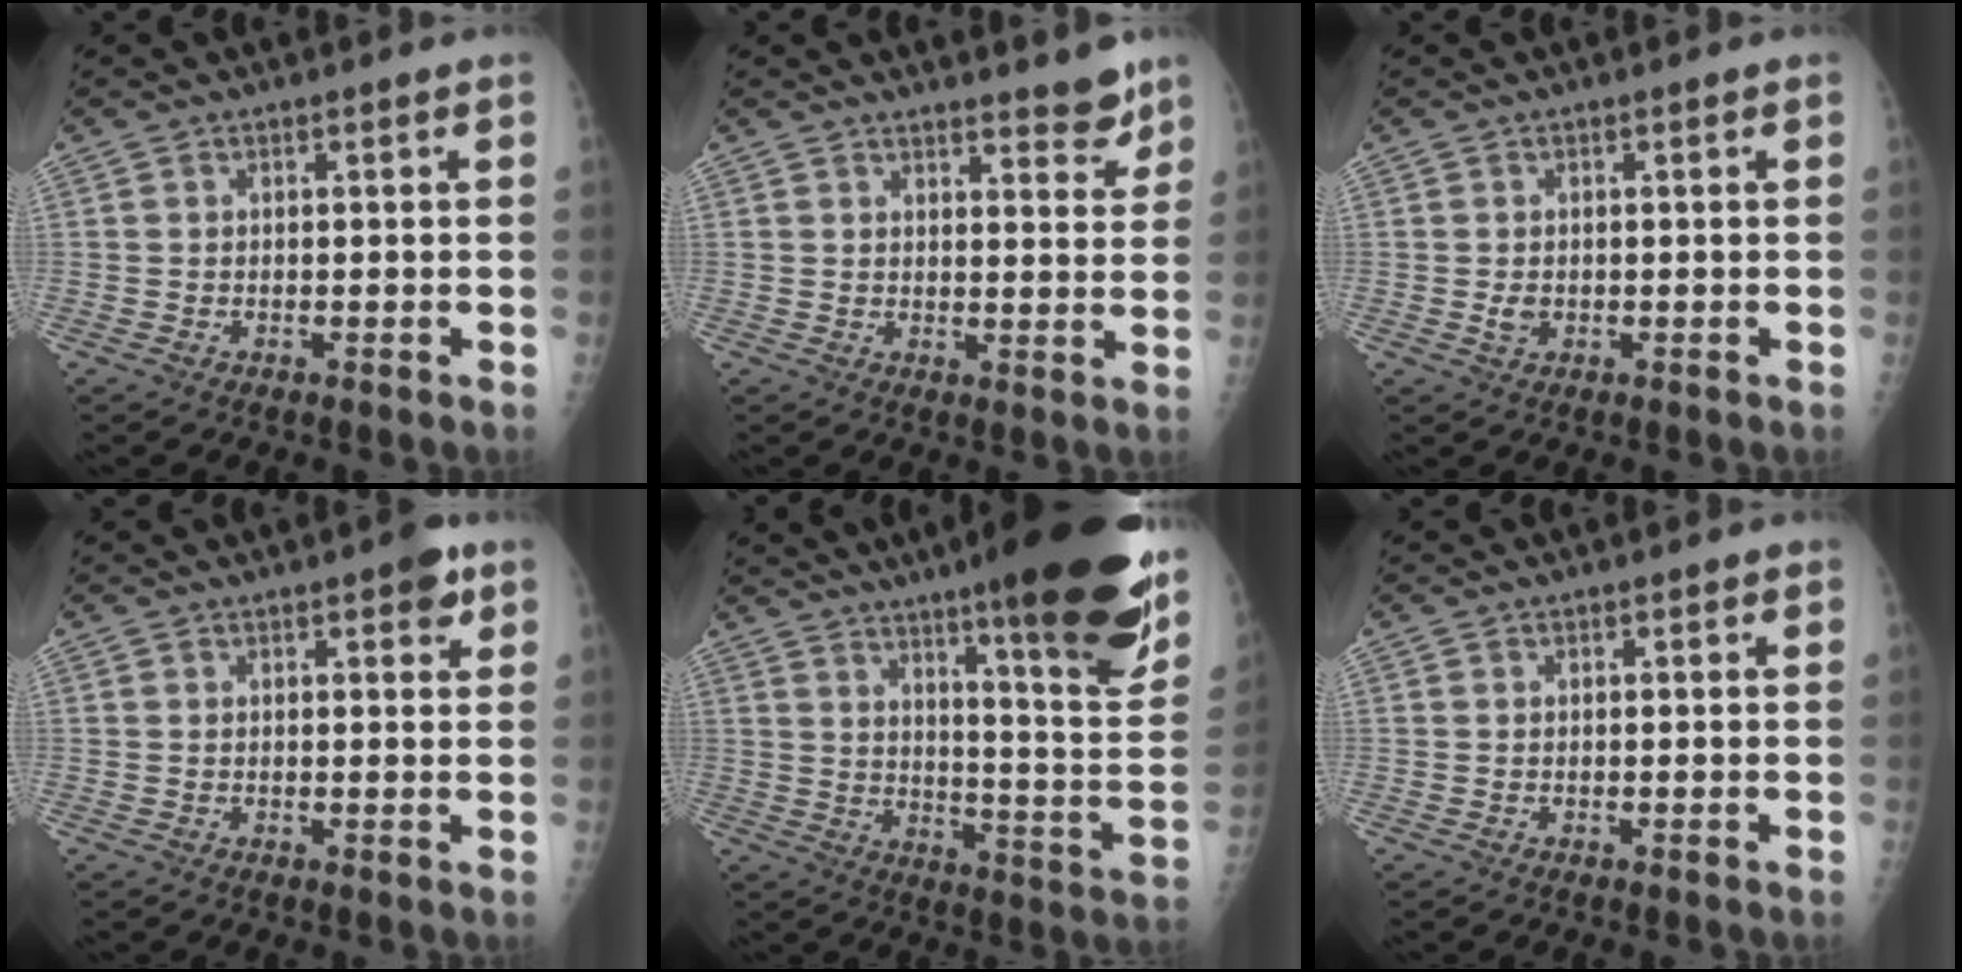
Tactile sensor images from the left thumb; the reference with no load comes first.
{"total": 5.5, "force": [4.7, 1.4, 2.5], "torque": [-0.014, -0.035, 0.058]}
{"total": 1.7, "force": [-0.1, 1.3, 1.1], "torque": [-0.015, -0.001, -0.001]}
{"total": 4.0, "force": [2.2, 1.5, 3.0], "torque": [-0.025, -0.006, 0.022]}
{"total": 27.6, "force": [17.2, 4.2, 21.1], "torque": [-0.258, -0.074, 0.243]}
{"total": 0.8, "force": [0.5, 0.4, 0.5], "torque": [-0.003, 0.000, 0.003]}